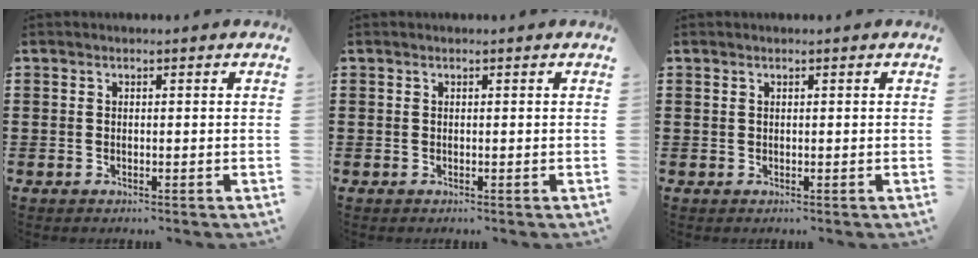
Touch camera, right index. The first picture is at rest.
{"total": 0.0}
{"total": 0.0}